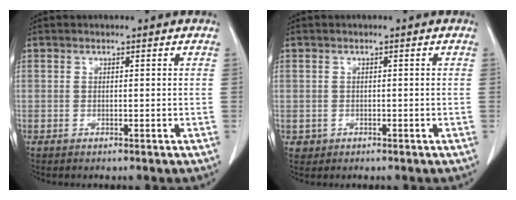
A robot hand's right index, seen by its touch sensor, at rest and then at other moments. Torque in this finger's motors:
{"motor_torque": [-0.29, 0.14, -0.94, -0.21]}